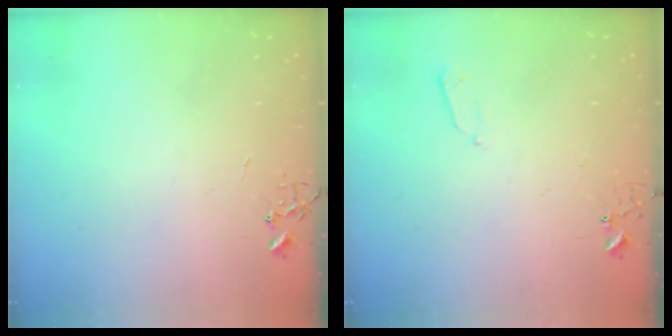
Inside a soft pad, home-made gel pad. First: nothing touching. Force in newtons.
{"total": 3.4, "press": 3.4, "slide": 0.5}